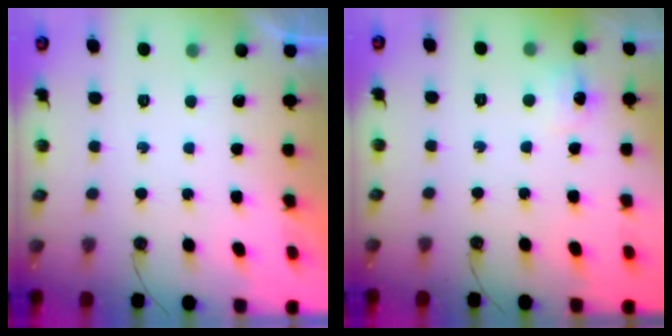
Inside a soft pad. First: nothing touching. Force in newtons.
{"total": 7.4, "press": 7.3, "slide": 0.8}